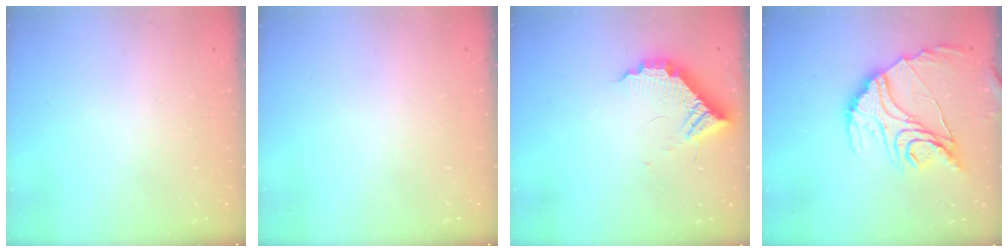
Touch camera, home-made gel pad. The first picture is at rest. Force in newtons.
{"total": 0.0}
{"total": 11.5, "press": 11.4, "slide": 0.8}
{"total": 19.3, "press": 19.2, "slide": 2.0}